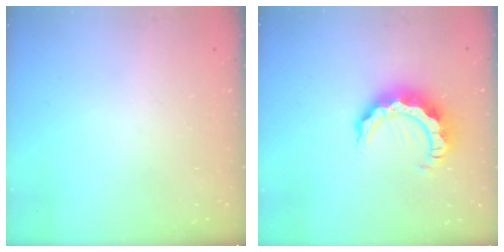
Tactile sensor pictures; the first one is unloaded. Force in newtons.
{"total": 9.9, "press": 9.8, "slide": 1.1}